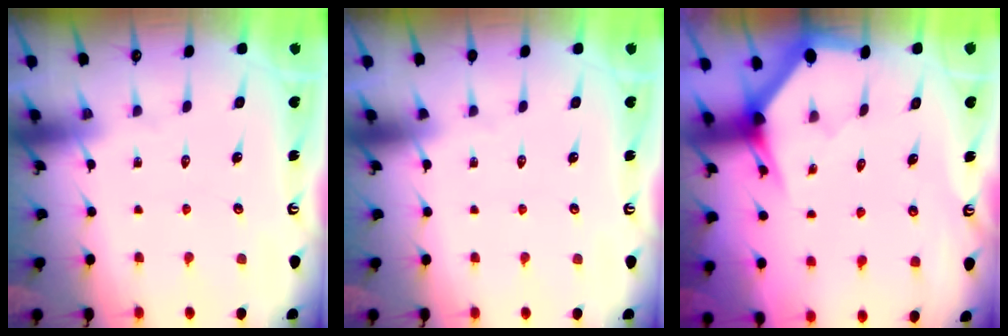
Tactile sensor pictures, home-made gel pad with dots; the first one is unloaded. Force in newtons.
{"total": 0.0}
{"total": 3.0, "press": 3.0, "slide": 0.0}